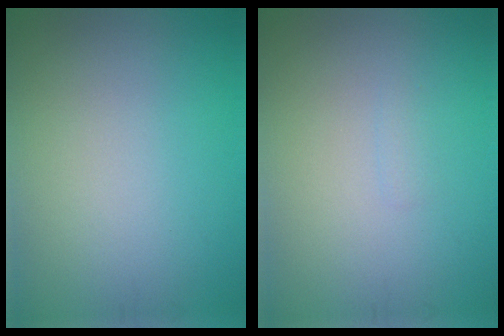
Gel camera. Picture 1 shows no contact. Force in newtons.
{"total": 0.5, "press": 0.5, "slide": 0.1}